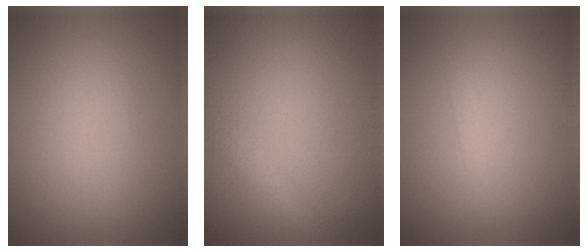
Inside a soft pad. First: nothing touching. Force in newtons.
{"total": 2.2, "press": 2.2, "slide": 0.1}
{"total": 0.9, "press": 0.9, "slide": 0.0}